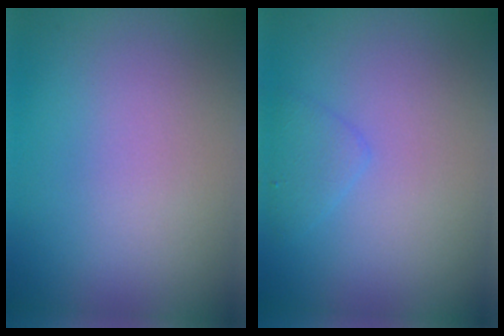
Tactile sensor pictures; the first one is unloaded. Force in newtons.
{"total": 1.5, "press": 1.5, "slide": 0.1}